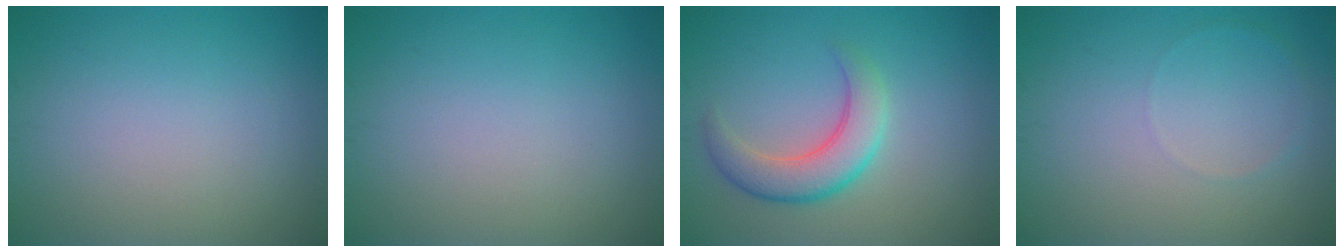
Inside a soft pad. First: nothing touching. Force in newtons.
{"total": 0.0}
{"total": 4.5, "press": 4.5, "slide": 0.3}
{"total": 0.6, "press": 0.6, "slide": 0.1}